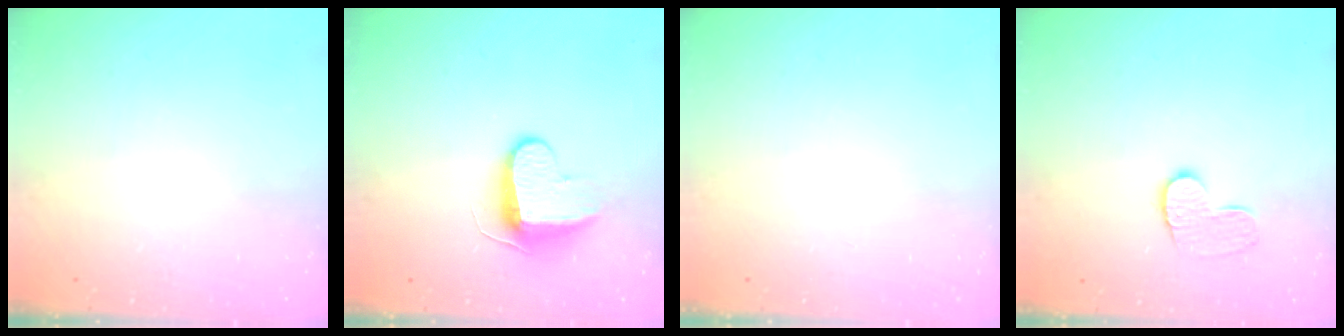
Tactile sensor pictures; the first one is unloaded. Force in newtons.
{"total": 9.1, "press": 9.1, "slide": 0.8}
{"total": 0.0}
{"total": 8.3, "press": 8.3, "slide": 0.4}